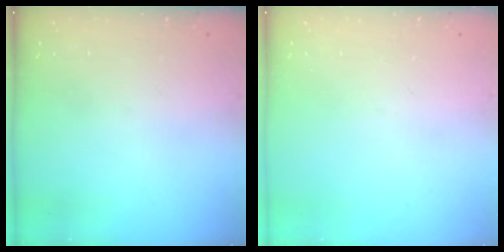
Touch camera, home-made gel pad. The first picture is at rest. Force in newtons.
{"total": 0.0}